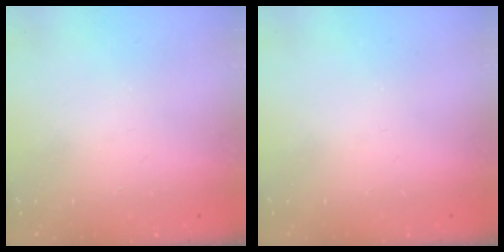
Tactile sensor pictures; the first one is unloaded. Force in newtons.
{"total": 0.0}